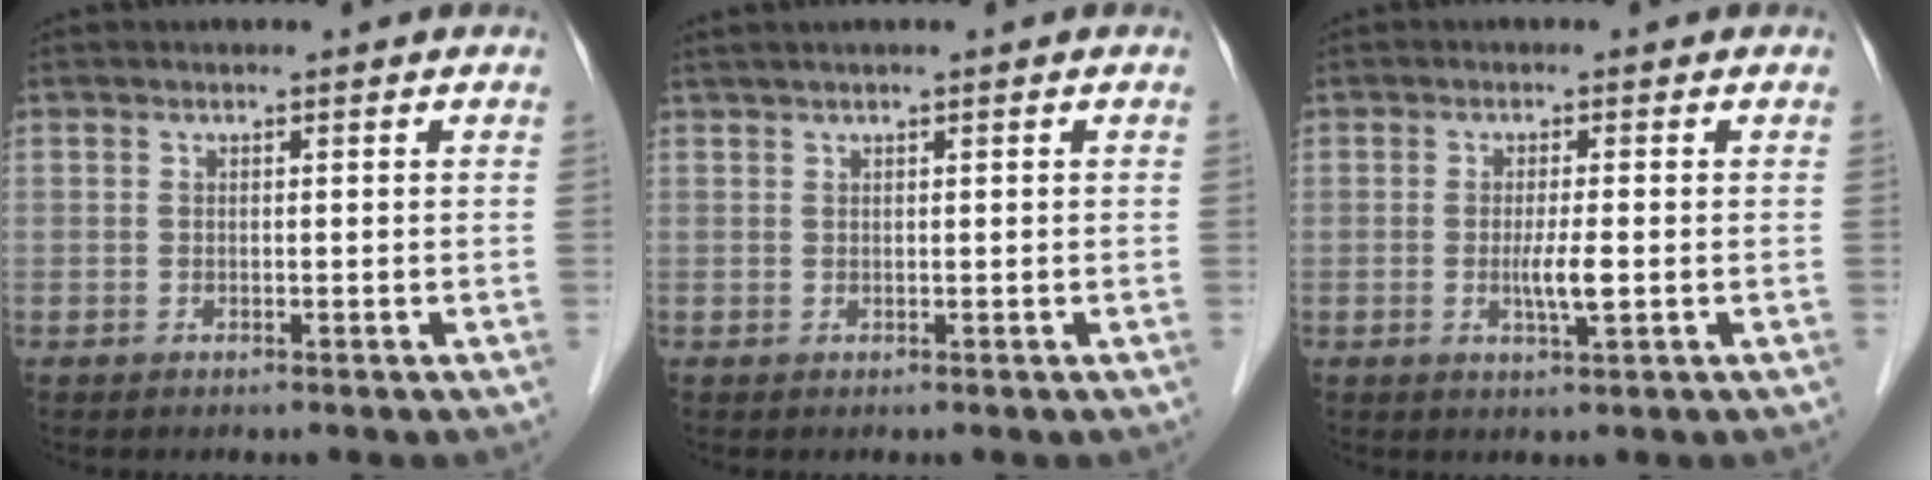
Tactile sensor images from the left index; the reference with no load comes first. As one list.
[{"total": 1.7, "force": [1.2, -0.1, 1.2], "torque": [-0.027, 0.018, 0.026]}, {"total": 3.0, "force": [-0.5, 0.0, 3.0], "torque": [-0.057, -0.010, -0.009]}]